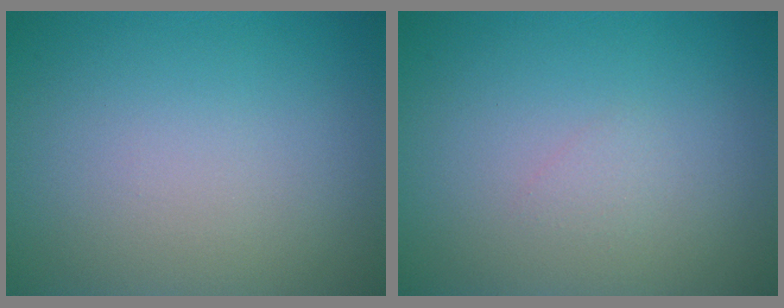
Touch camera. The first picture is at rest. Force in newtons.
{"total": 0.6, "press": 0.6, "slide": 0.1}